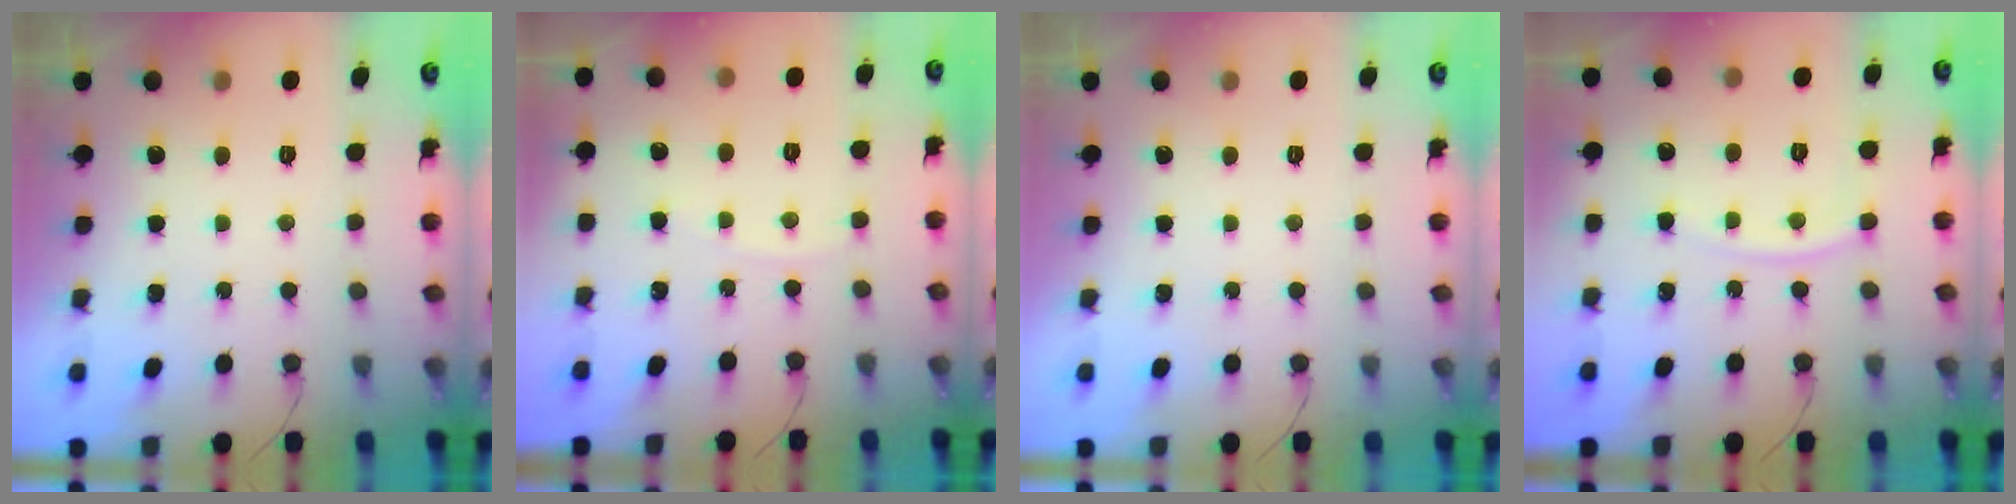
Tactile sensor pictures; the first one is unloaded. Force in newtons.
{"total": 1.6, "press": 1.6, "slide": 0.2}
{"total": 0.0}
{"total": 6.6, "press": 6.6, "slide": 0.9}